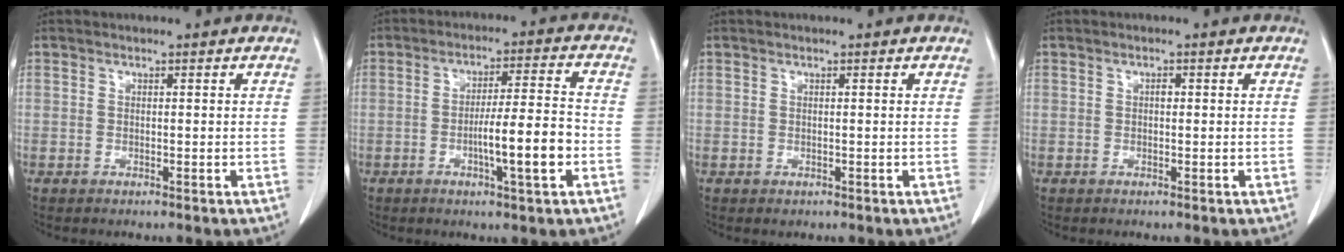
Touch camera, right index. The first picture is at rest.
{"total": 8.9, "force": [-2.7, 0.3, 8.5], "torque": [-0.137, 0.002, -0.045]}
{"total": 0.0}
{"total": 0.6, "force": [0.1, 0.3, 0.5], "torque": [-0.010, 0.002, 0.001]}